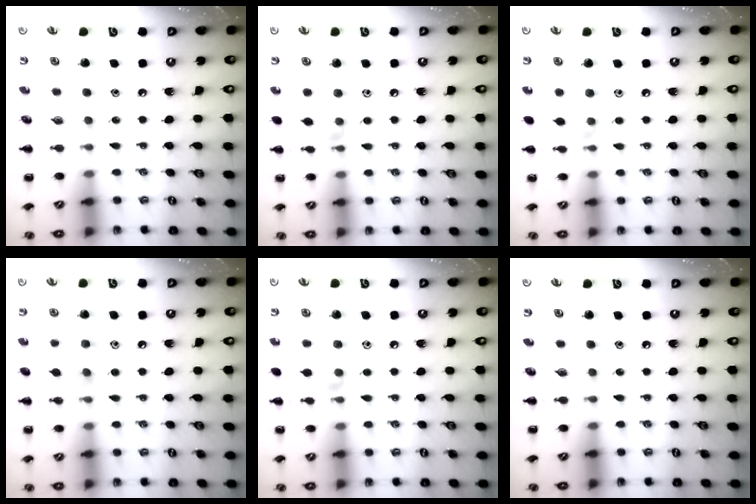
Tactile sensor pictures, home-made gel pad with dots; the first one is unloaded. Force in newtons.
{"total": 6.3, "press": 6.0, "slide": 1.8}
{"total": 4.3, "press": 4.0, "slide": 1.5}
{"total": 5.9, "press": 5.6, "slide": 1.9}
{"total": 6.4, "press": 6.0, "slide": 2.3}
{"total": 0.0}